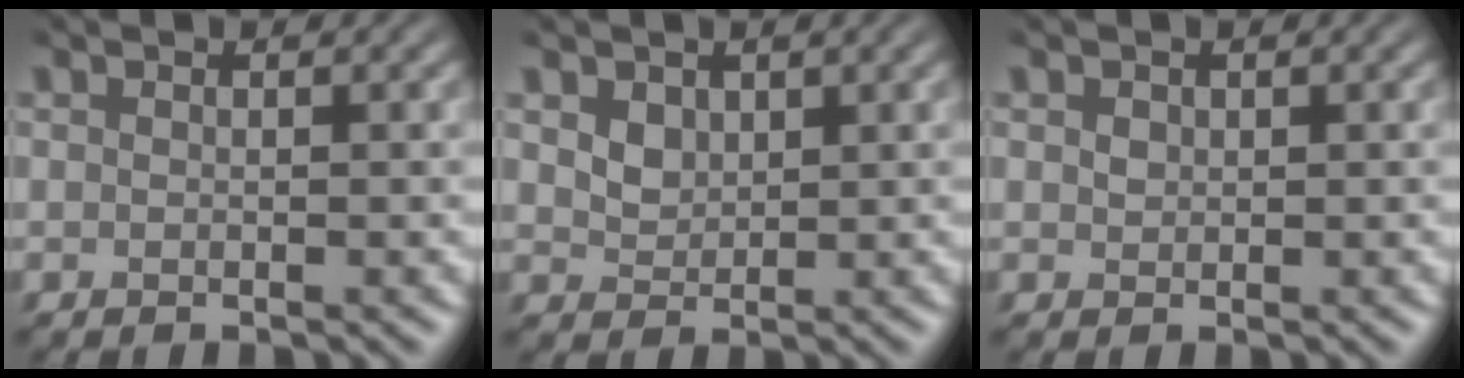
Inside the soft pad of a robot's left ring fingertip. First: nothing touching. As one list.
[{"total": 1.9, "force": [1.0, 1.3, 0.8], "torque": [-0.022, -0.003, 0.020]}, {"total": 0.7, "force": [0.3, 0.6, 0.3], "torque": [-0.007, -0.001, 0.007]}]